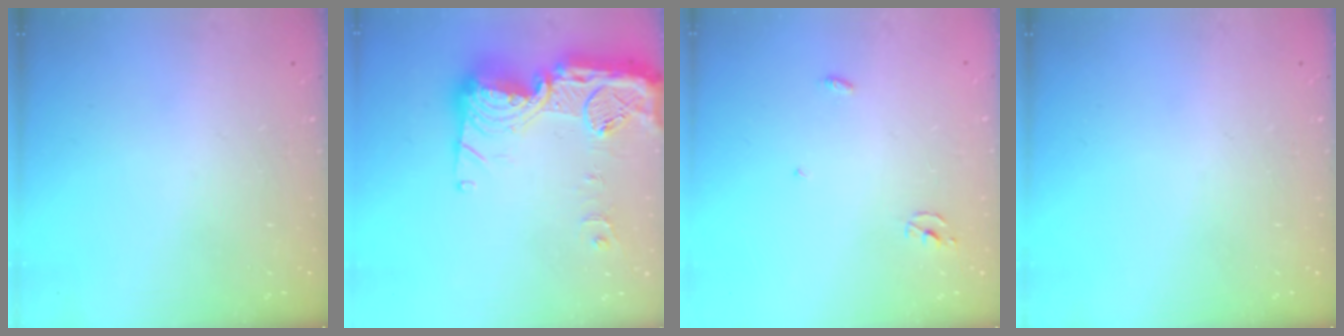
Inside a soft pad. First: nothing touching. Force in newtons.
{"total": 23.2, "press": 23.1, "slide": 2.1}
{"total": 2.3, "press": 2.3, "slide": 0.1}
{"total": 0.0}